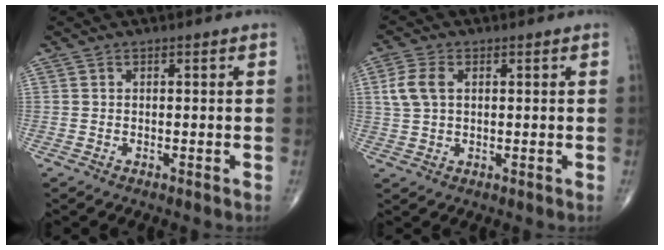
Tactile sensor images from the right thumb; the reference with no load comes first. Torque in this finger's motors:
{"motor_torque": [-0.31, 0.46, 0.47, 0.08, 0.04]}